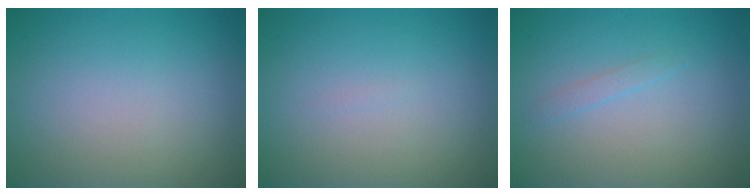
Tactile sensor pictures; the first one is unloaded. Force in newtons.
{"total": 0.0}
{"total": 0.8, "press": 0.8, "slide": 0.1}